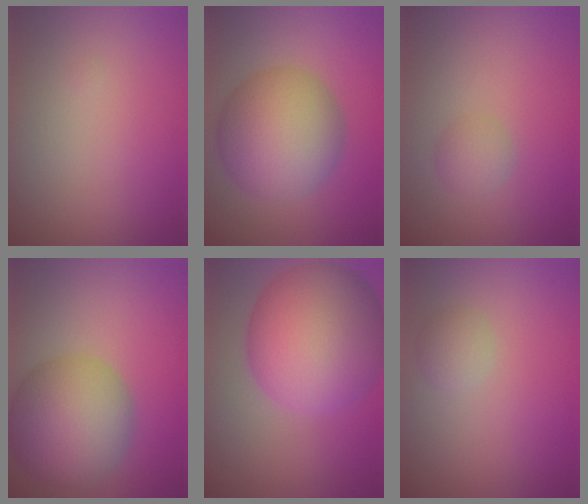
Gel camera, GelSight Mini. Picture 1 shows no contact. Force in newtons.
{"total": 9.7, "press": 9.7, "slide": 0.2}
{"total": 1.7, "press": 1.7, "slide": 0.0}
{"total": 9.2, "press": 9.2, "slide": 0.5}
{"total": 14.0, "press": 14.0, "slide": 0.3}
{"total": 1.6, "press": 1.6, "slide": 0.0}